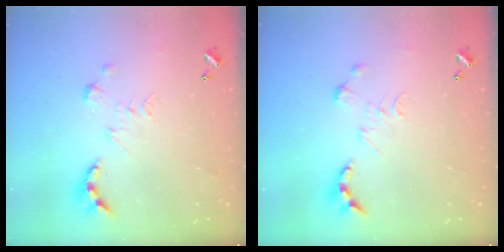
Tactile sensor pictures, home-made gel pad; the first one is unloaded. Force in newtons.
{"total": 0.0}